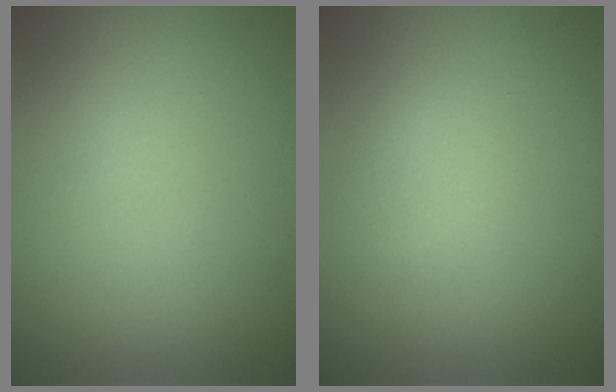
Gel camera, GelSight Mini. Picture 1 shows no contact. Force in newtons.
{"total": 1.1, "press": 1.1, "slide": 0.1}